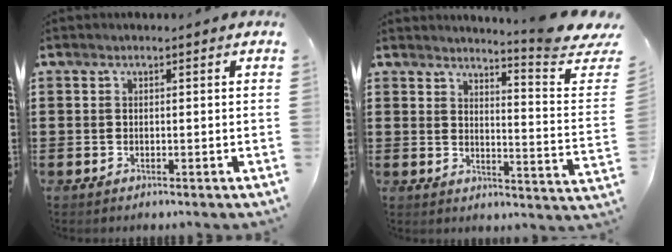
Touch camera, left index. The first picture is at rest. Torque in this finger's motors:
{"motor_torque": [1.09, -1.05, 0.10, 0.07]}